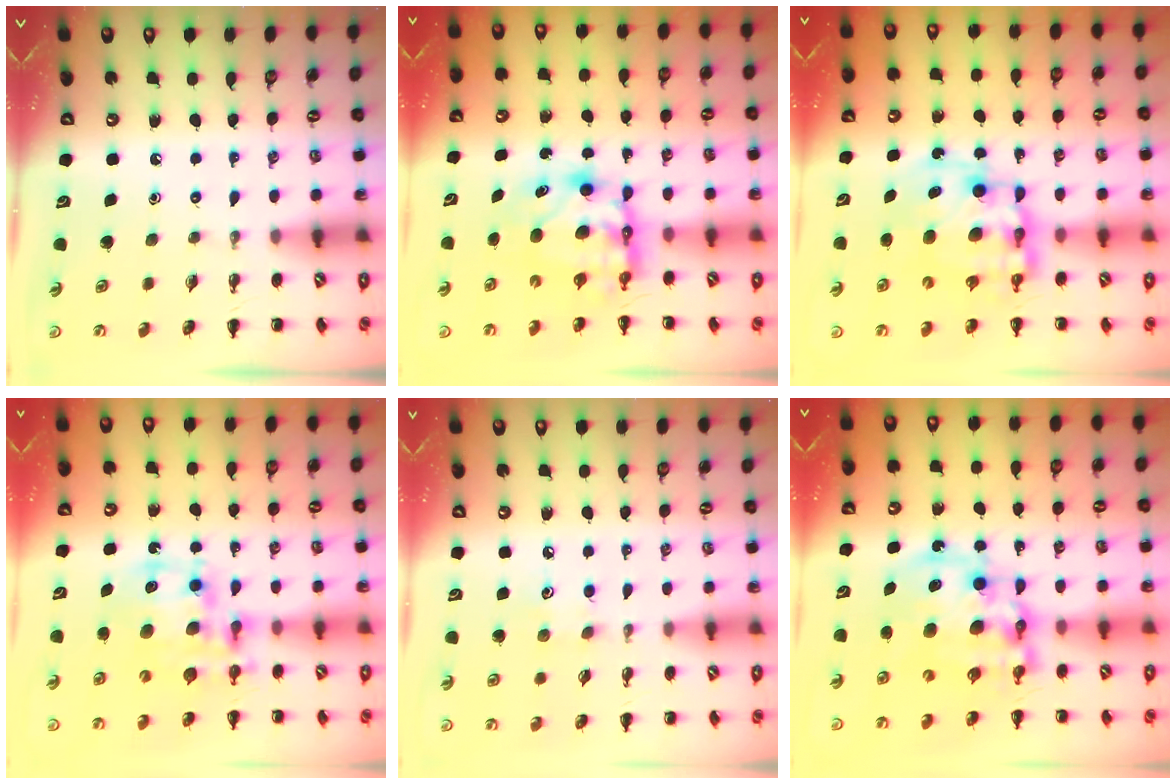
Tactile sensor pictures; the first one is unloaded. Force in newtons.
{"total": 7.3, "press": 7.1, "slide": 1.5}
{"total": 12.0, "press": 11.7, "slide": 2.9}
{"total": 12.0, "press": 11.7, "slide": 2.7}
{"total": 5.8, "press": 5.6, "slide": 1.7}
{"total": 14.1, "press": 13.7, "slide": 3.3}